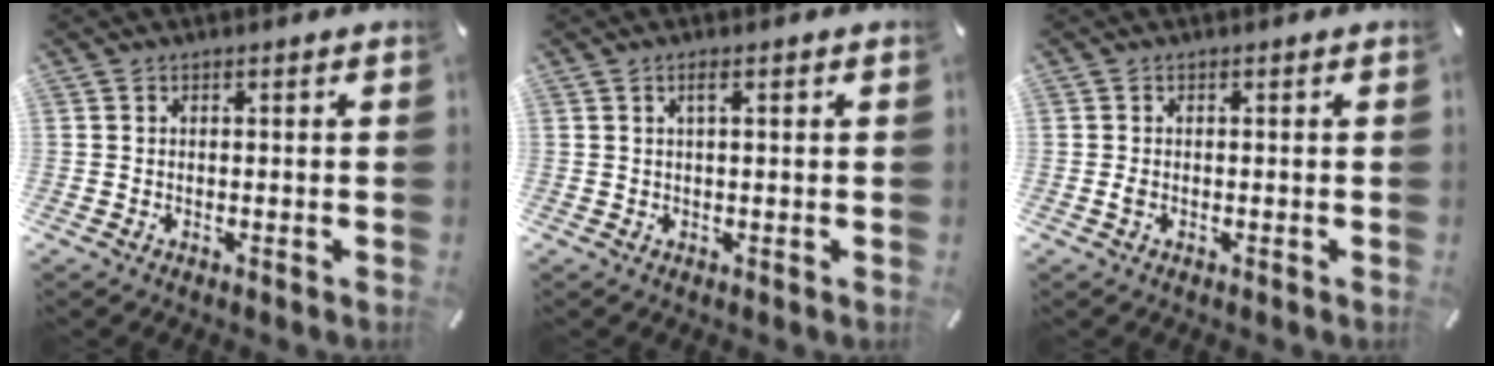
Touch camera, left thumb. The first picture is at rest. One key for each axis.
{"total": 2.3, "fx": 0.8, "fy": 0.5, "fz": 2.1, "tx": -0.042, "ty": 0.004, "tz": 0.012}
{"total": 1.1, "fx": -0.3, "fy": 0.6, "fz": 0.8, "tx": -0.024, "ty": -0.003, "tz": -0.008}